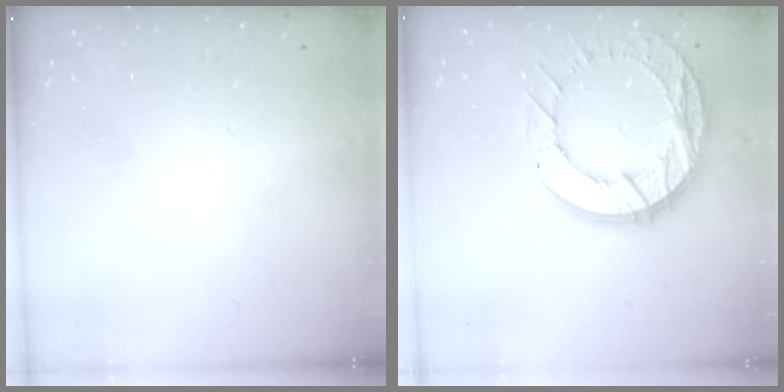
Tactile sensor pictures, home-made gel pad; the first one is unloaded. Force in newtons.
{"total": 18.3, "press": 18.3, "slide": 1.6}